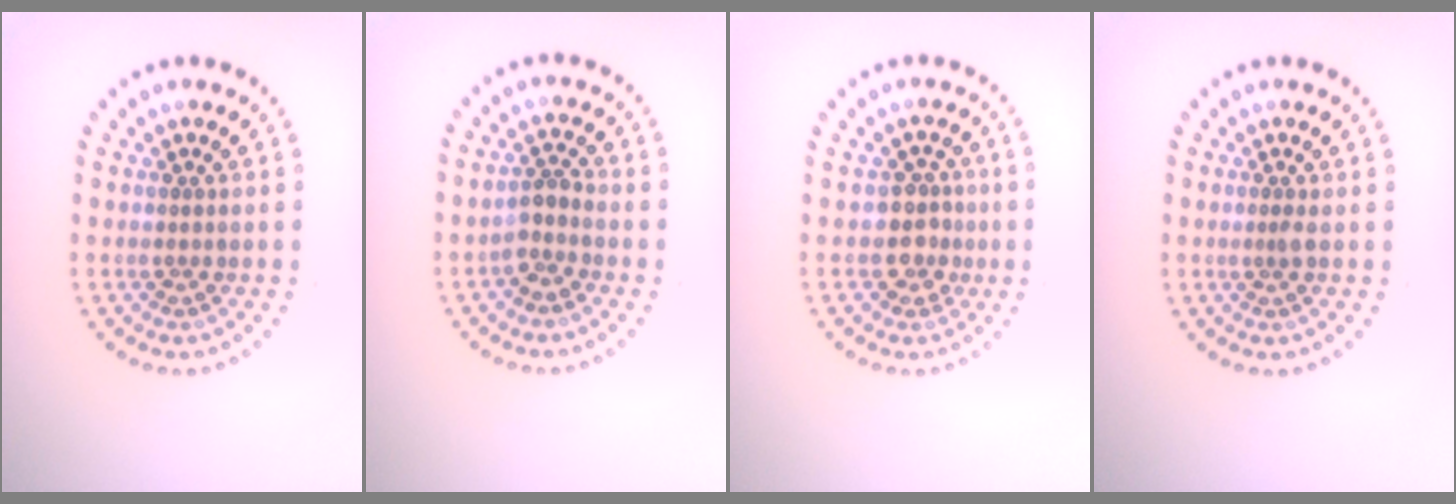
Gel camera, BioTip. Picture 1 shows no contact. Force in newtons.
{"total": 2.0, "press": 1.7, "slide": 1.1}
{"total": 2.3, "press": 1.9, "slide": 1.3}
{"total": 0.6, "press": 0.5, "slide": 0.4}